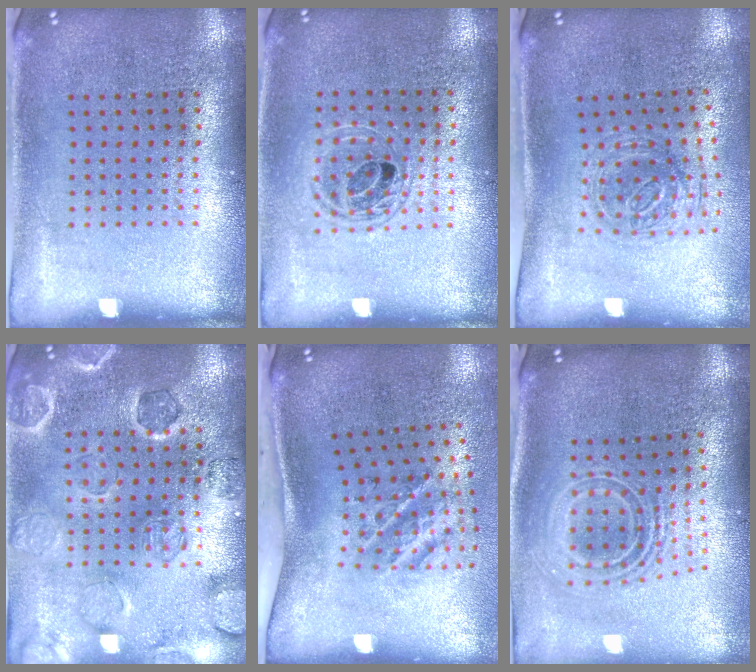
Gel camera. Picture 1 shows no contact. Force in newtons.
{"total": 1.4, "press": 1.2, "slide": 0.6}
{"total": 1.1, "press": 1.1, "slide": 0.3}
{"total": 1.1, "press": 1.0, "slide": 0.2}
{"total": 2.3, "press": 1.4, "slide": 1.8}
{"total": 2.3, "press": 1.7, "slide": 1.6}